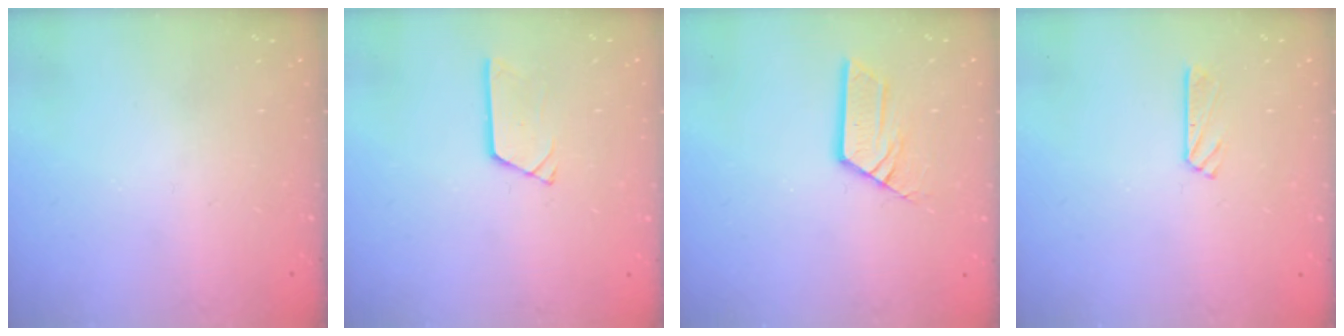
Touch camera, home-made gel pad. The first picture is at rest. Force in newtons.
{"total": 3.0, "press": 3.0, "slide": 0.3}
{"total": 7.0, "press": 7.0, "slide": 0.5}
{"total": 5.7, "press": 5.7, "slide": 0.0}